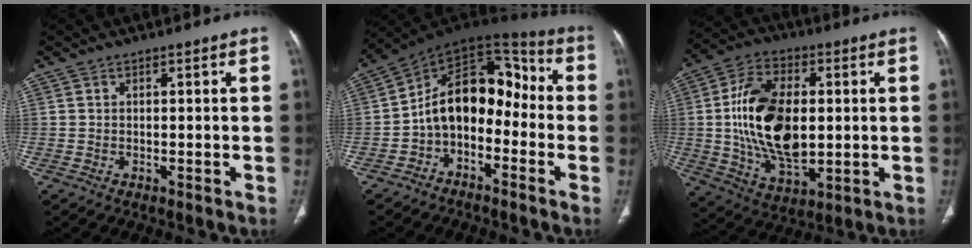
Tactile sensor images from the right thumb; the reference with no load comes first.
{"total": 14.7, "force": [-3.1, 9.8, 10.5], "torque": [-0.130, 0.086, -0.065]}
{"total": 19.2, "force": [0.8, 10.9, 15.8], "torque": [-0.279, -0.003, 0.021]}